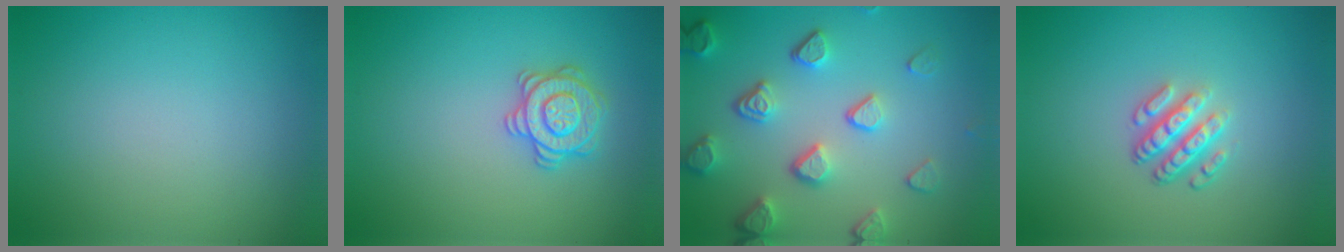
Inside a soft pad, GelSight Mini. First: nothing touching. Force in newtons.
{"total": 2.9, "press": 2.9, "slide": 0.1}
{"total": 5.0, "press": 3.9, "slide": 3.1}
{"total": 3.6, "press": 2.7, "slide": 2.4}